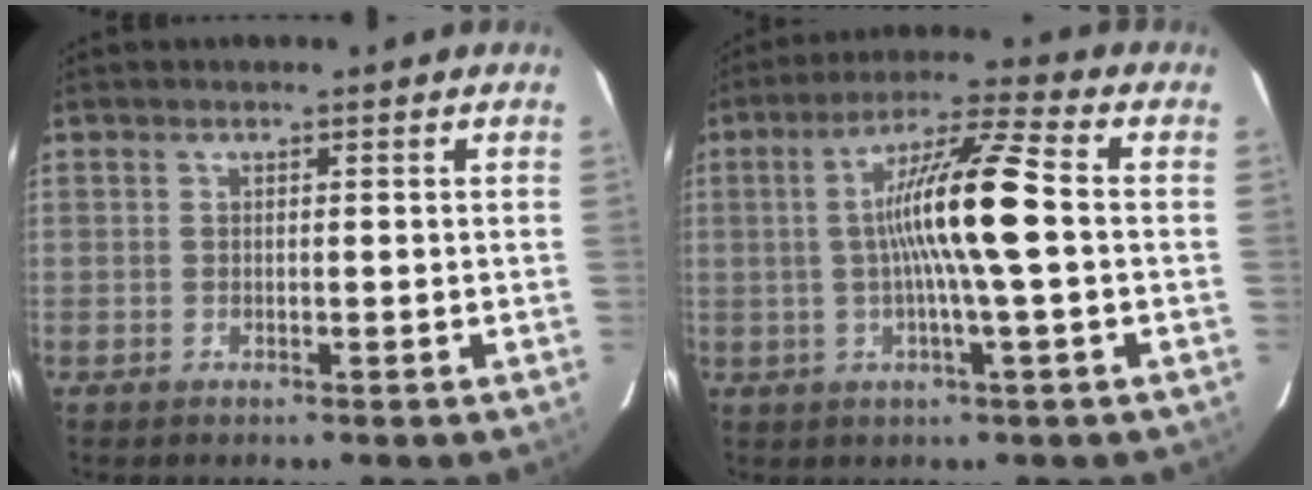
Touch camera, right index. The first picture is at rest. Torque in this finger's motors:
{"motor_torque": [1.60, -0.20, 0.85, 0.21]}